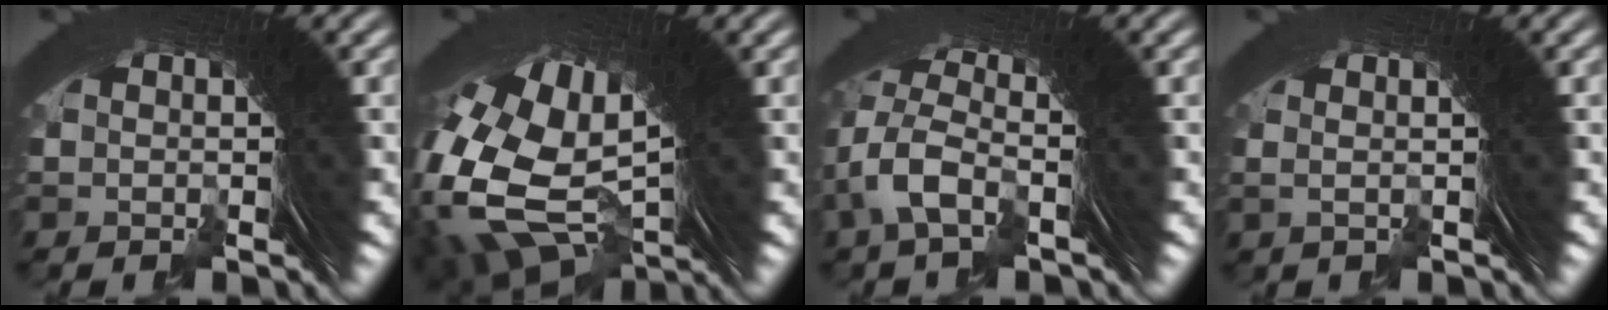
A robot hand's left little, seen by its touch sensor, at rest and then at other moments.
{"total": 14.9, "force": [0.5, 10.5, 10.7], "torque": [-0.234, -0.046, 0.026]}
{"total": 3.5, "force": [-0.3, 1.9, 2.9], "torque": [-0.072, -0.006, -0.008]}
{"total": 1.9, "force": [0.5, -0.6, 1.8], "torque": [-0.018, 0.012, 0.005]}